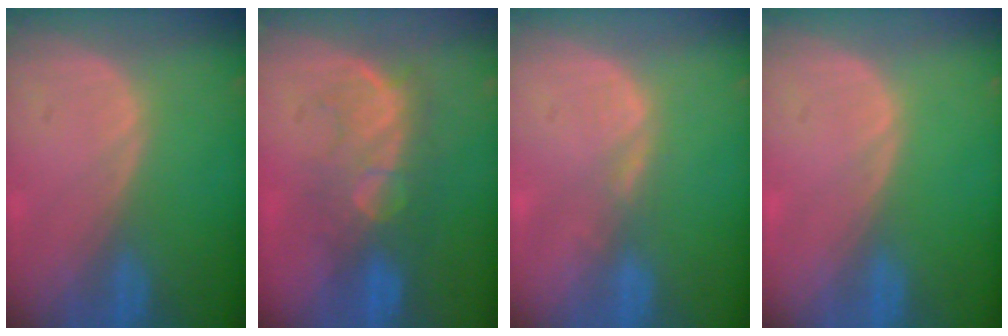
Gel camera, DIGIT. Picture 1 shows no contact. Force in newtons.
{"total": 8.0, "press": 7.8, "slide": 2.0}
{"total": 1.3, "press": 1.3, "slide": 0.2}
{"total": 0.0}